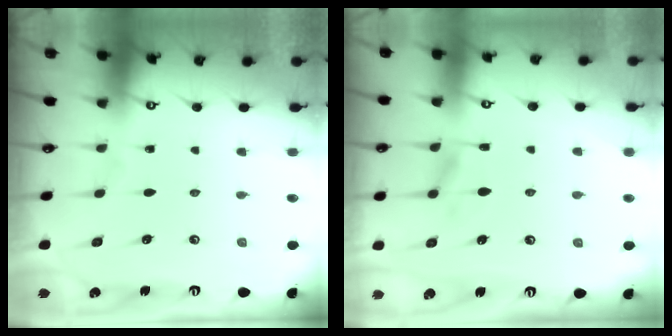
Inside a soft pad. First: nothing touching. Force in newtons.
{"total": 1.3, "press": 0.1, "slide": 1.3}